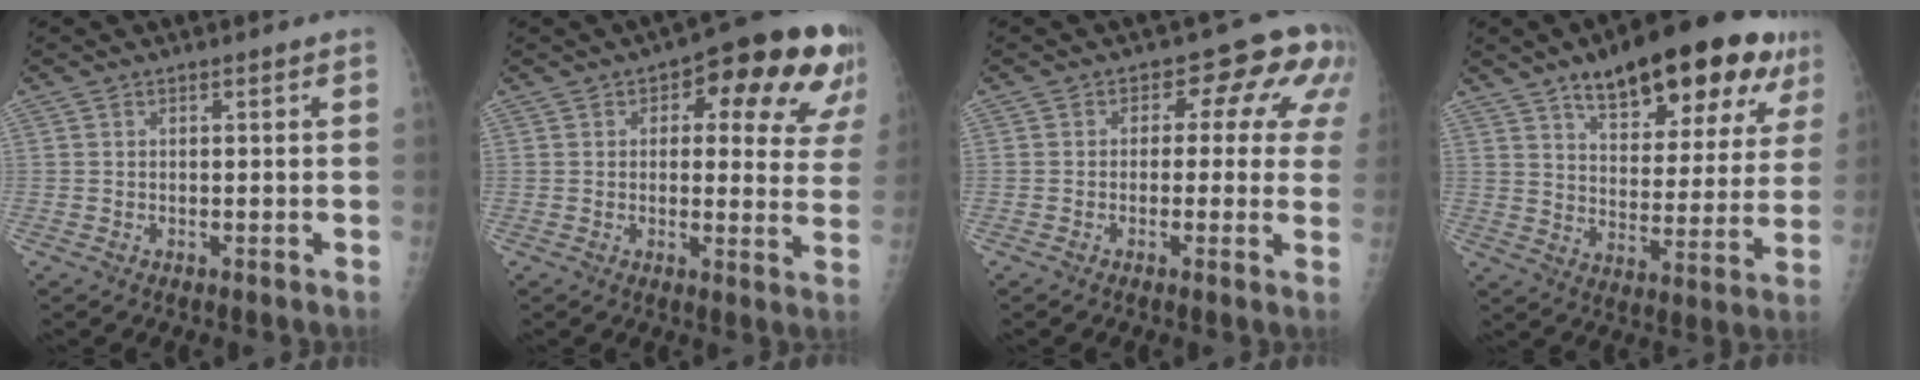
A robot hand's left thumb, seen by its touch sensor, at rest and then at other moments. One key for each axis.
{"total": 18.1, "fx": 8.7, "fy": 7.9, "fz": 13.8, "tx": -0.123, "ty": -0.011, "tz": 0.099}
{"total": 9.2, "fx": 2.4, "fy": 5.7, "fz": 6.8, "tx": -0.023, "ty": 0.015, "tz": 0.014}
{"total": 24.1, "fx": 14.1, "fy": 9.6, "fz": 17.0, "tx": -0.201, "ty": -0.026, "tz": 0.205}